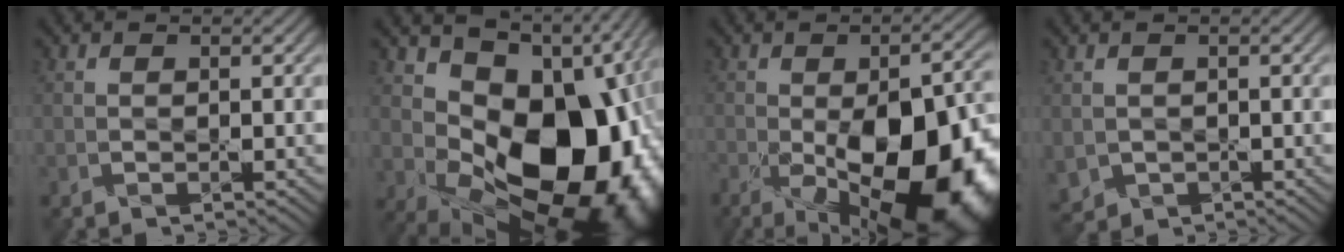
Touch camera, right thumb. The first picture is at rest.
{"total": 19.0, "force": [0.7, 13.1, 13.8], "torque": [-0.176, -0.048, 0.054]}
{"total": 20.4, "force": [-7.1, 10.0, 16.2], "torque": [-0.236, -0.048, -0.086]}
{"total": 2.2, "force": [-0.2, 2.0, 0.8], "torque": [-0.036, -0.017, 0.002]}